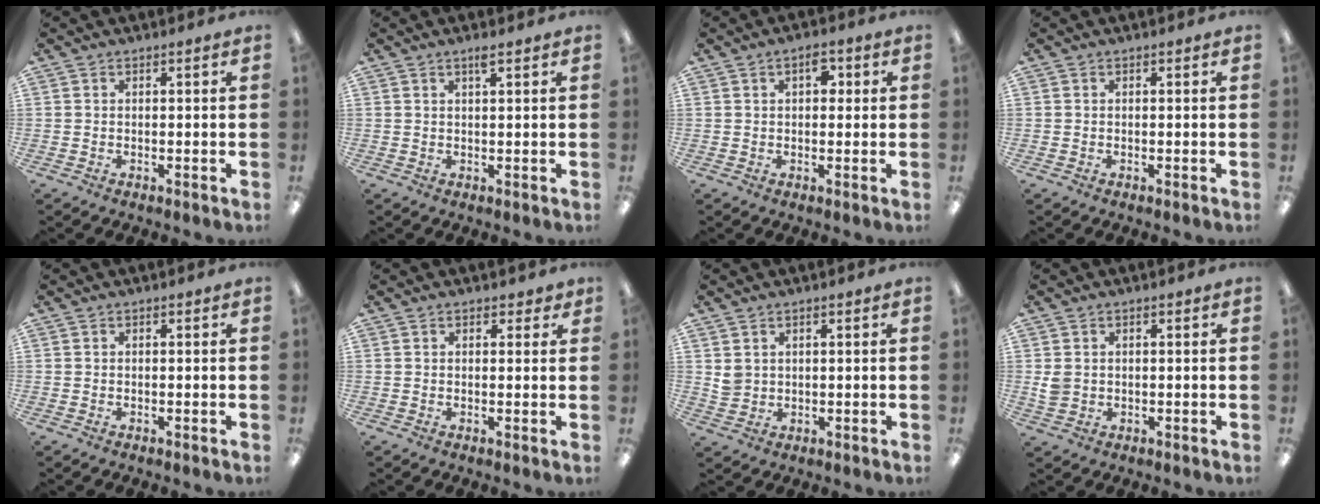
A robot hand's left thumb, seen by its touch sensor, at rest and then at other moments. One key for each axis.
{"total": 2.2, "fx": 1.5, "fy": 0.4, "fz": 1.6, "tx": -0.020, "ty": -0.004, "tz": 0.022}
{"total": 4.2, "fx": 1.5, "fy": 2.2, "fz": 3.2, "tx": -0.033, "ty": -0.005, "tz": 0.018}
{"total": 0.0}
{"total": 0.0}
{"total": 1.9, "fx": 1.2, "fy": 1.2, "fz": 0.8, "tx": -0.008, "ty": 0.000, "tz": 0.019}
{"total": 3.3, "fx": 1.5, "fy": 2.8, "fz": 0.8, "tx": -0.012, "ty": 0.001, "tz": 0.028}
{"total": 3.0, "fx": 0.5, "fy": 2.7, "fz": 1.2, "tx": -0.016, "ty": 0.001, "tz": 0.009}